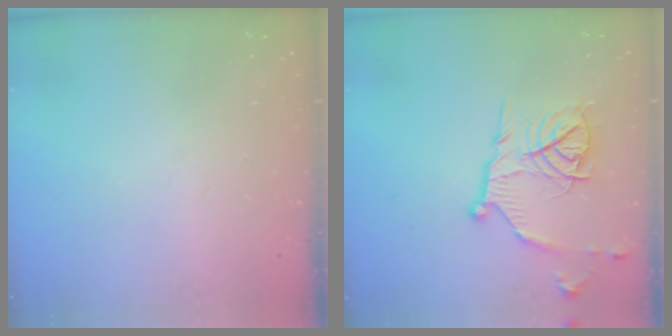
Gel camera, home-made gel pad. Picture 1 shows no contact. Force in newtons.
{"total": 14.6, "press": 14.5, "slide": 1.3}